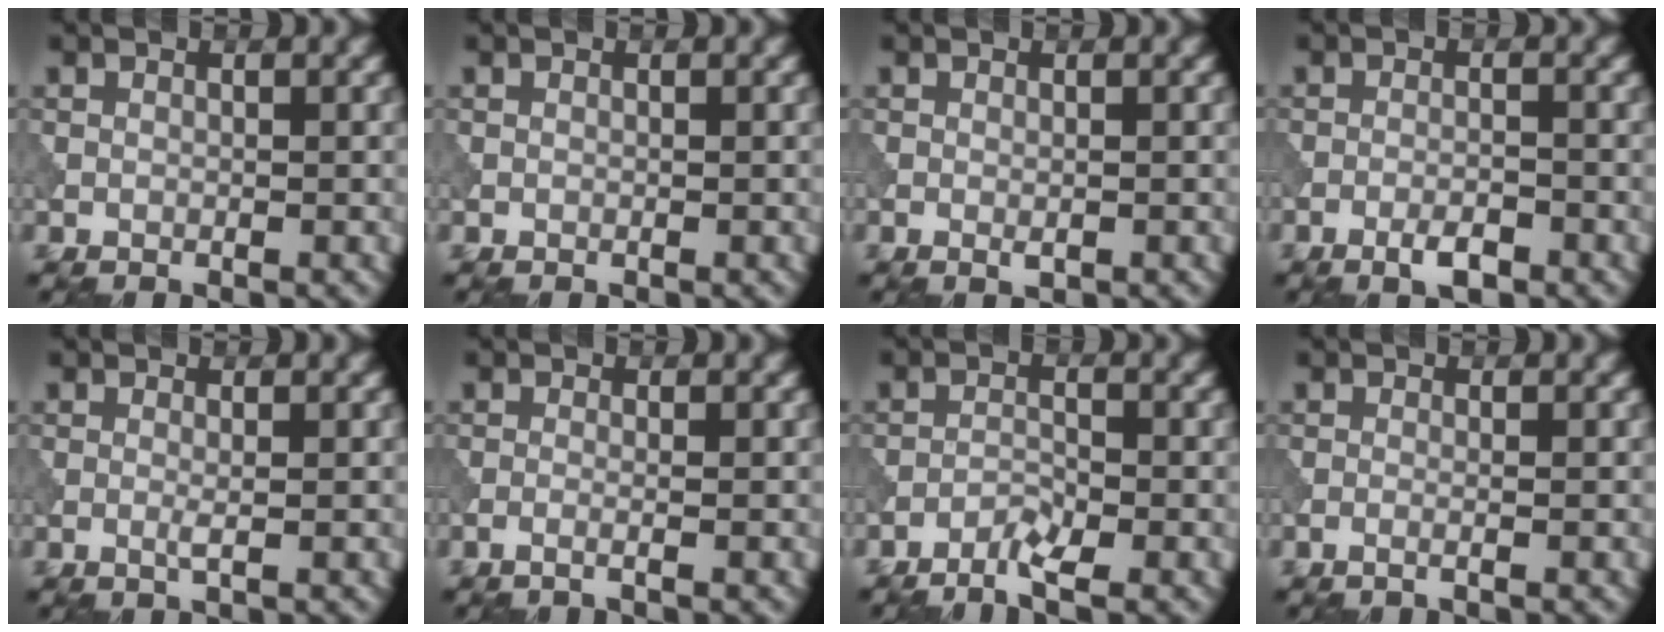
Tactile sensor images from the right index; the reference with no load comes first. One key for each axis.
{"total": 0.0}
{"total": 0.6, "fx": -0.2, "fy": 0.2, "fz": 0.5, "tx": -0.010, "ty": -0.003, "tz": -0.002}
{"total": 2.2, "fx": -1.4, "fy": 0.6, "fz": 1.6, "tx": -0.029, "ty": 0.001, "tz": -0.027}
{"total": 0.8, "fx": -0.1, "fy": 0.0, "fz": 0.8, "tx": -0.019, "ty": -0.003, "tz": -0.003}
{"total": 1.7, "fx": -0.4, "fy": 0.6, "fz": 1.5, "tx": -0.015, "ty": -0.001, "tz": -0.026}
{"total": 2.1, "fx": -1.7, "fy": 0.2, "fz": 1.2, "tx": -0.024, "ty": 0.001, "tz": -0.038}
{"total": 1.4, "fx": -0.3, "fy": 0.5, "fz": 1.3, "tx": -0.014, "ty": -0.001, "tz": -0.021}